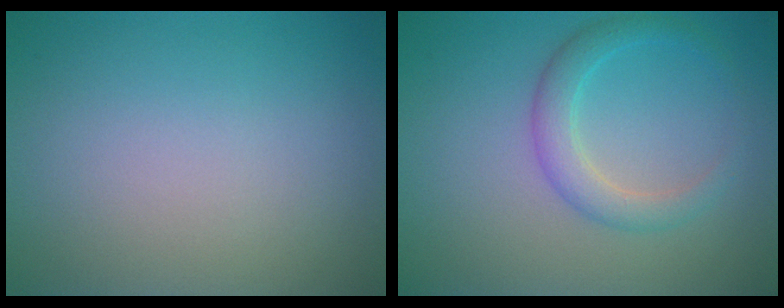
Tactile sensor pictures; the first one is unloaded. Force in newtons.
{"total": 2.8, "press": 2.7, "slide": 0.2}